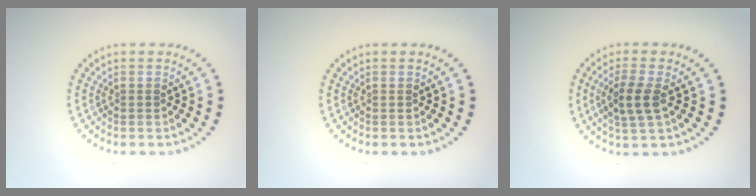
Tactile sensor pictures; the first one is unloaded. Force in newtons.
{"total": 0.0}
{"total": 3.0, "press": 2.8, "slide": 1.0}